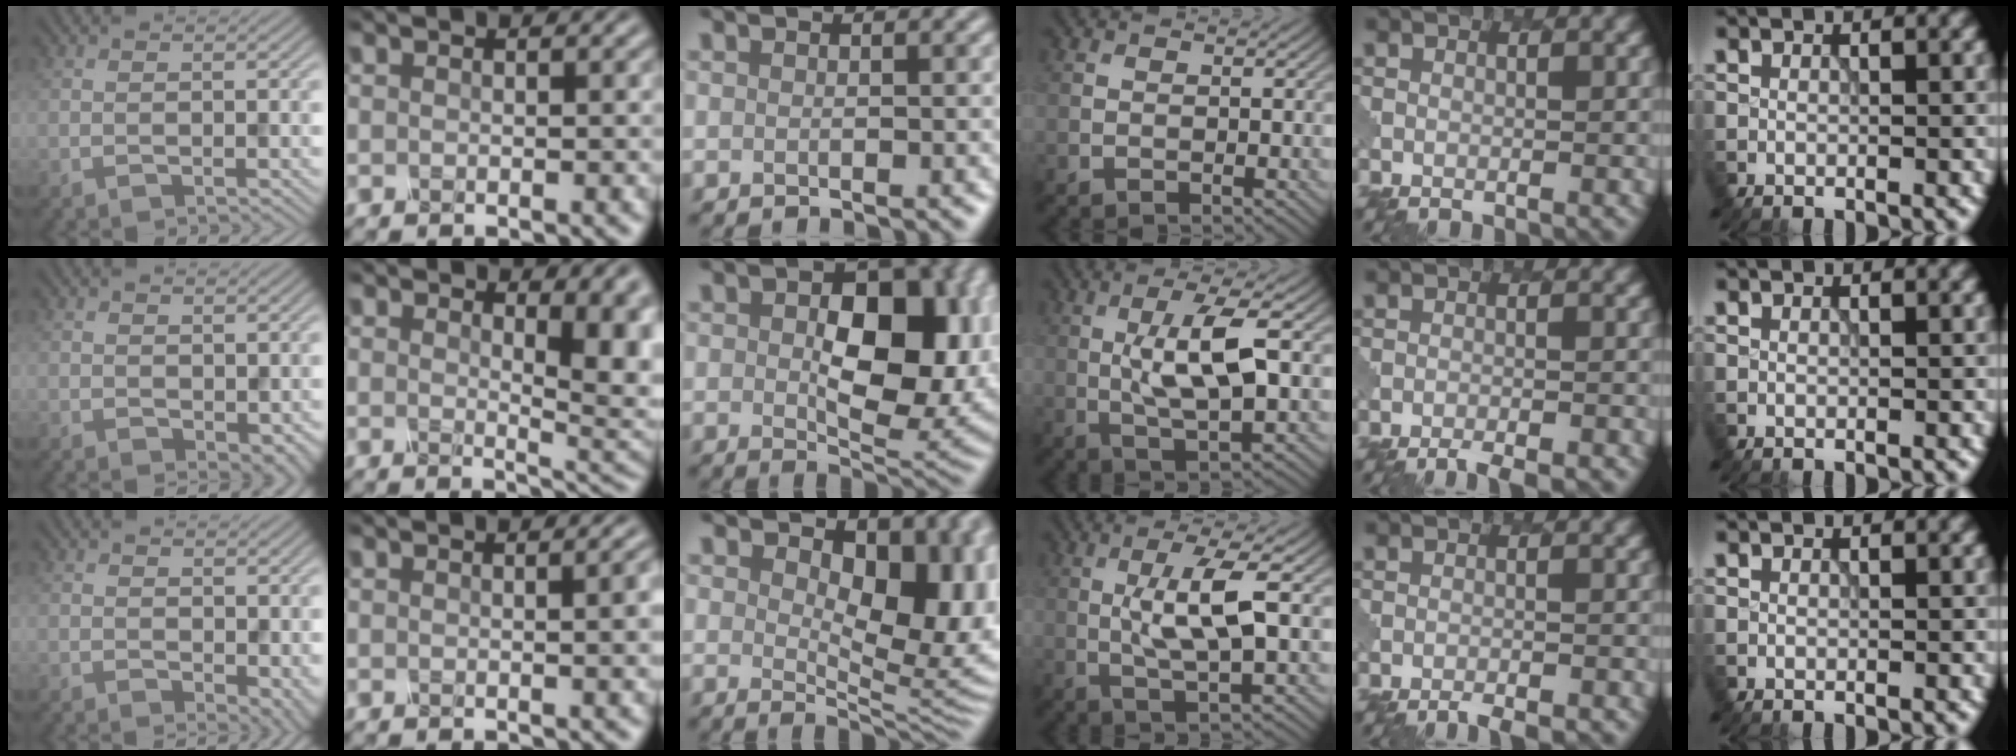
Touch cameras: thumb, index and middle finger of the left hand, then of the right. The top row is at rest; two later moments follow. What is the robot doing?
{"motion": "unscrew", "object": "spray bottle"}